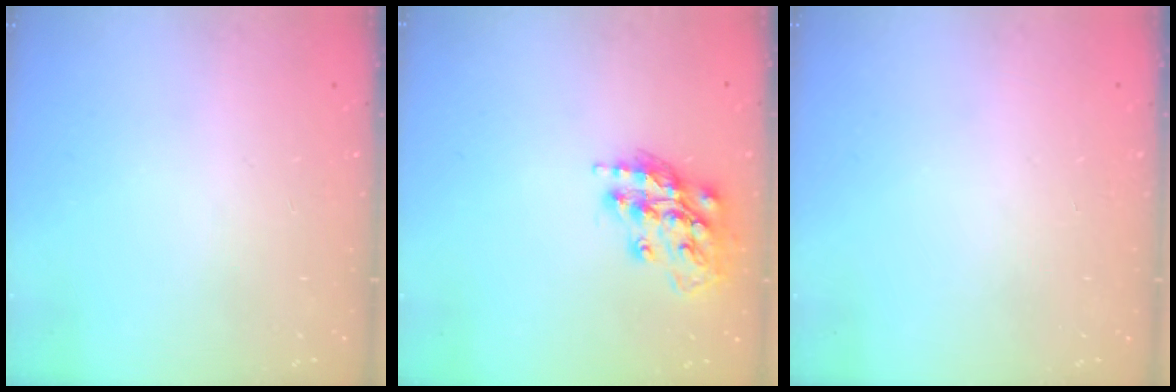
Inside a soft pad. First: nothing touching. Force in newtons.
{"total": 14.9, "press": 14.9, "slide": 1.1}
{"total": 0.0}